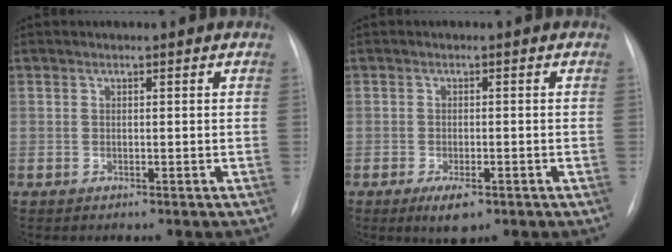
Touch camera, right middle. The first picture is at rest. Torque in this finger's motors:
{"motor_torque": [0.16, -0.28, 0.19, 0.07]}